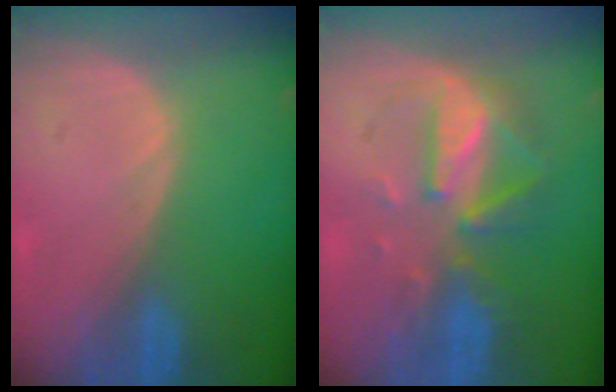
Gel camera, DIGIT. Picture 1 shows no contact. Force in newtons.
{"total": 8.1, "press": 7.6, "slide": 2.6}